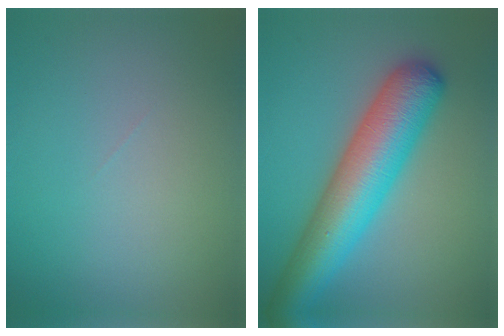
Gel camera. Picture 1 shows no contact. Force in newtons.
{"total": 9.3, "press": 9.2, "slide": 0.3}